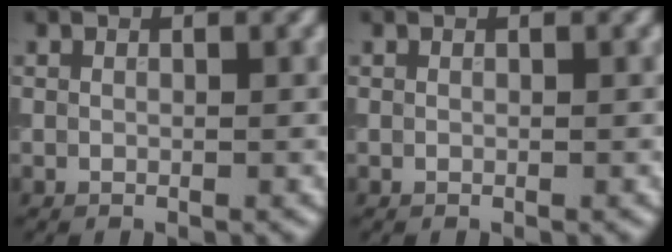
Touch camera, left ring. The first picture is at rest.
{"total": 0.0}